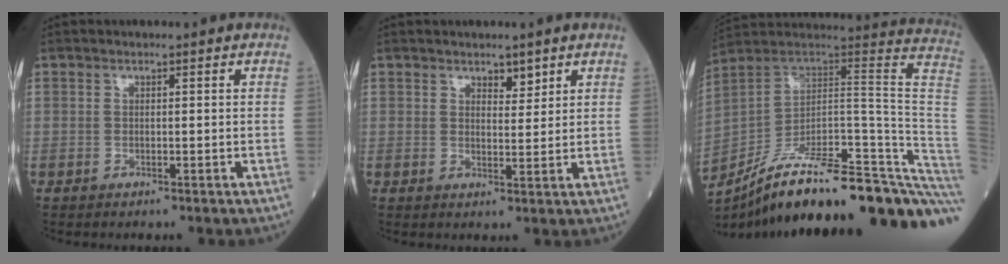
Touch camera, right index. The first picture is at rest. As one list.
[{"total": 2.3, "force": [1.7, 1.0, 1.2], "torque": [-0.016, -0.003, 0.029]}, {"total": 32.0, "force": [-23.6, 3.0, 21.4], "torque": [-0.198, 0.000, -0.335]}]